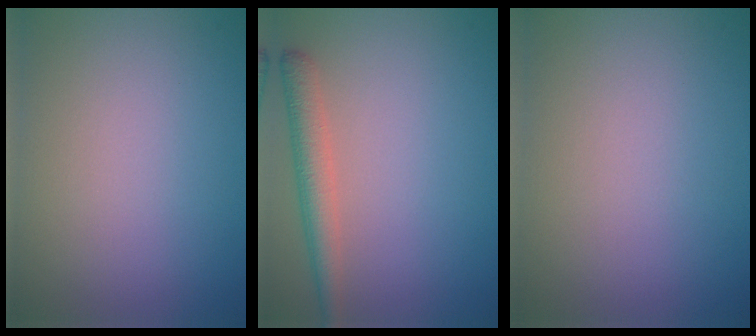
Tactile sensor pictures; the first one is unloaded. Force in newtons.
{"total": 3.0, "press": 3.0, "slide": 0.2}
{"total": 0.0}